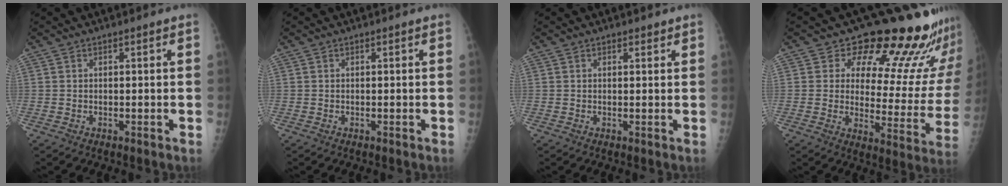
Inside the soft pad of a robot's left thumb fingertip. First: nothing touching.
{"total": 0.0}
{"total": 0.9, "force": [0.7, 0.4, 0.3], "torque": [0.001, -0.004, 0.007]}
{"total": 20.2, "force": [17.2, 7.2, 7.8], "torque": [-0.036, -0.136, 0.203]}